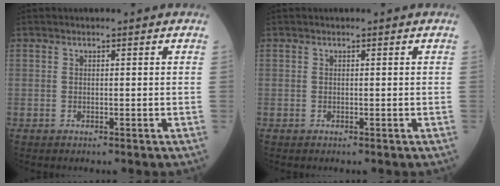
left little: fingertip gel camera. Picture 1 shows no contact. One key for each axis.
{"total": 0.0}